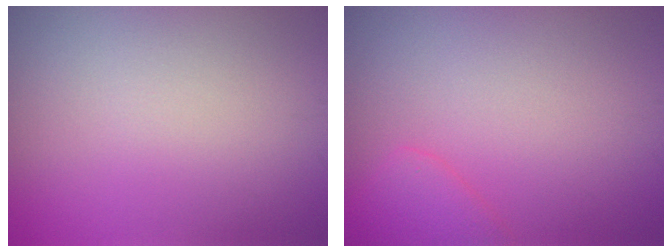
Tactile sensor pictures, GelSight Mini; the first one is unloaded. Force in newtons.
{"total": 2.5, "press": 2.5, "slide": 0.2}